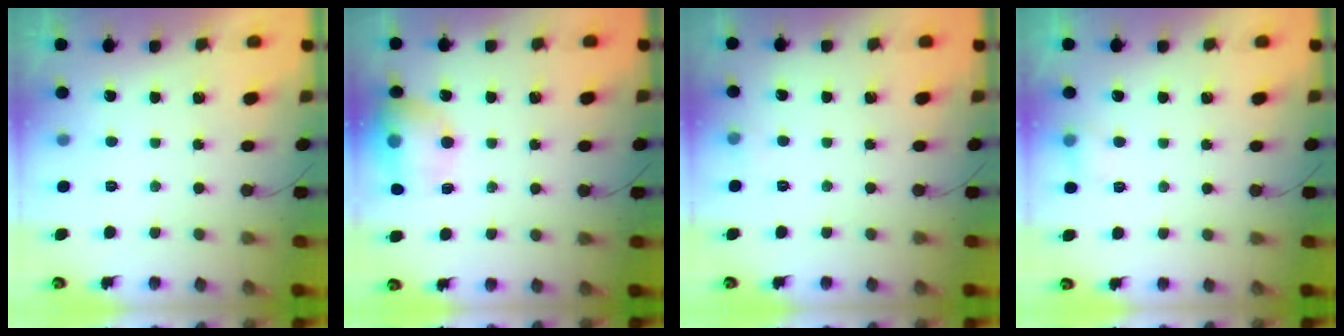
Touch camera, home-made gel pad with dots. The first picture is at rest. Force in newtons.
{"total": 14.9, "press": 14.8, "slide": 2.1}
{"total": 7.1, "press": 2.9, "slide": 6.5}
{"total": 4.7, "press": 4.6, "slide": 0.9}